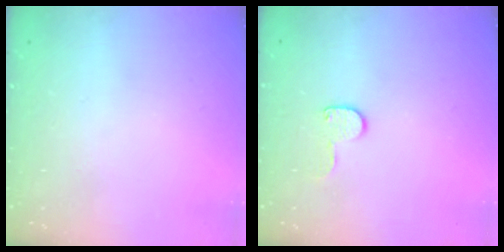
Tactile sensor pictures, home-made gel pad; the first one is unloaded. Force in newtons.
{"total": 4.5, "press": 4.5, "slide": 0.5}